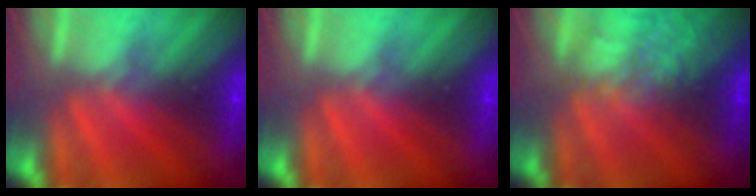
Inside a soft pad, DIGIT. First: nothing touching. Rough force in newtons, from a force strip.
{"total": 0.0}
{"total": 2.2}